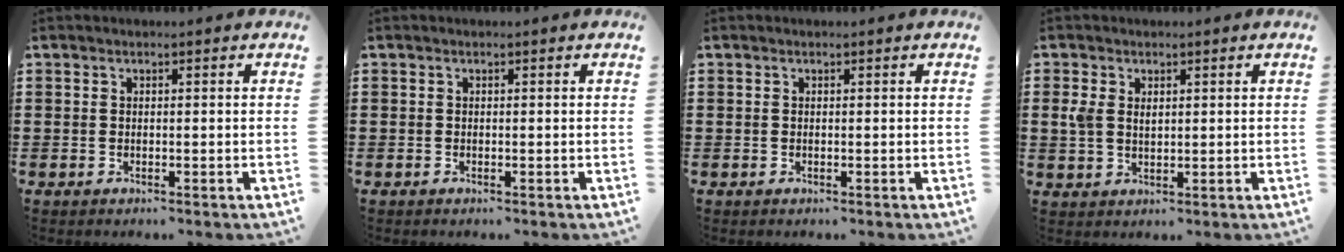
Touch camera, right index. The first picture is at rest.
{"total": 0.0}
{"total": 0.0}
{"total": 2.7, "force": [0.9, 1.8, 1.9], "torque": [-0.049, 0.006, 0.013]}